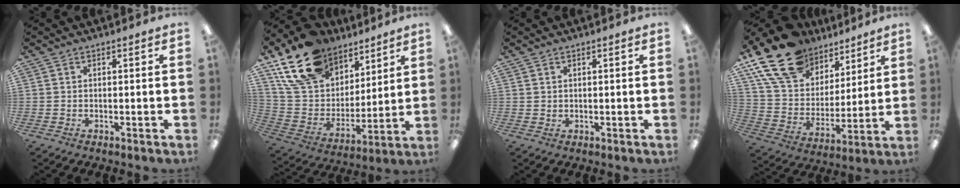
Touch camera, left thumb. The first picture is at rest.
{"total": 19.3, "force": [13.2, 11.8, 7.7], "torque": [-0.154, -0.066, 0.248]}
{"total": 1.0, "force": [0.8, 0.7, 0.1], "torque": [-0.003, 0.001, 0.014]}
{"total": 20.8, "force": [14.2, 12.3, 8.9], "torque": [-0.169, -0.077, 0.264]}